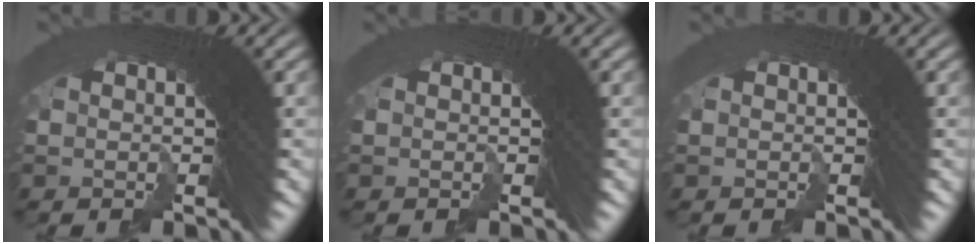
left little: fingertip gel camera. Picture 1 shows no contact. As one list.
[{"total": 0.0}, {"total": 0.0}]